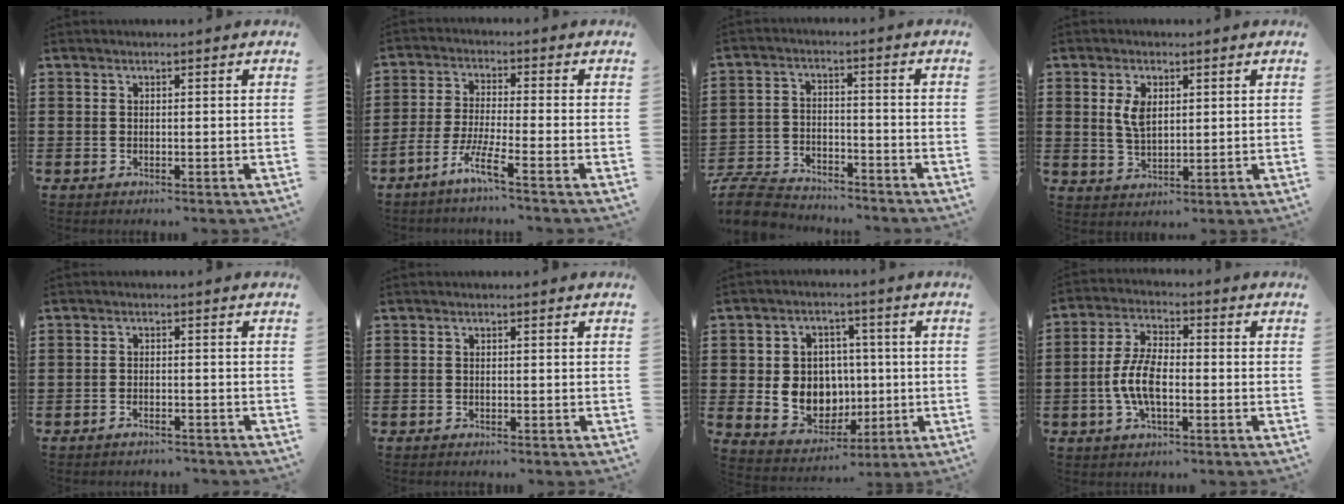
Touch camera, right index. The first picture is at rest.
{"total": 5.1, "force": [-4.1, -0.2, 3.1], "torque": [-0.083, -0.014, -0.084]}
{"total": 7.3, "force": [-7.0, 1.6, 1.3], "torque": [-0.045, 0.012, -0.144]}
{"total": 4.3, "force": [1.2, 2.4, 3.4], "torque": [-0.075, 0.008, 0.021]}
{"total": 1.7, "force": [-1.7, 0.2, 0.2], "torque": [-0.009, 0.002, -0.034]}
{"total": 0.5, "force": [-0.5, 0.1, 0.0], "torque": [-0.002, 0.000, -0.011]}
{"total": 7.7, "force": [0.1, 7.1, 2.8], "torque": [-0.065, 0.011, 0.010]}
{"total": 7.1, "force": [-1.6, 3.3, 6.1], "torque": [-0.146, -0.005, -0.037]}